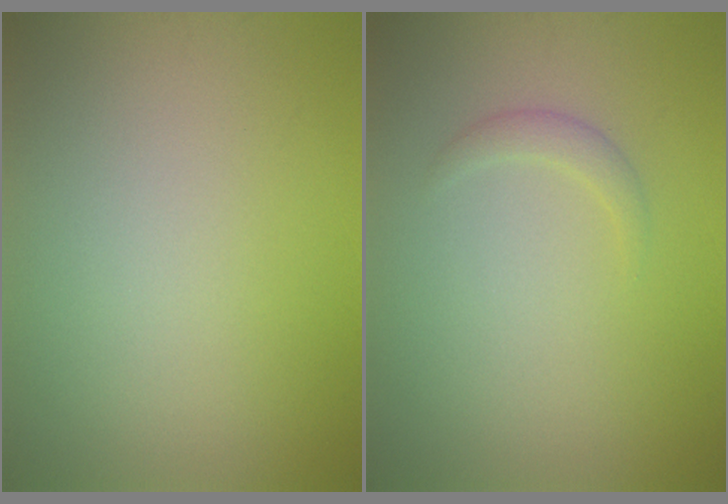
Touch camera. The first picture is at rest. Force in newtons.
{"total": 1.2, "press": 1.2, "slide": 0.1}